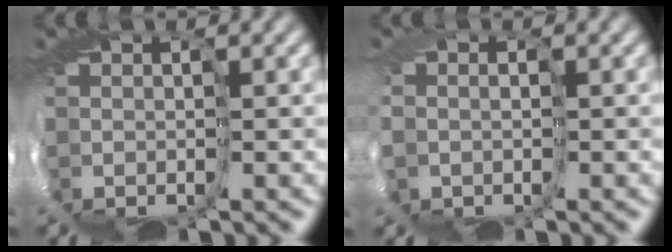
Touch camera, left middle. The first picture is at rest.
{"total": 7.1, "force": [-1.9, 5.7, 3.9], "torque": [-0.113, -0.022, -0.028]}